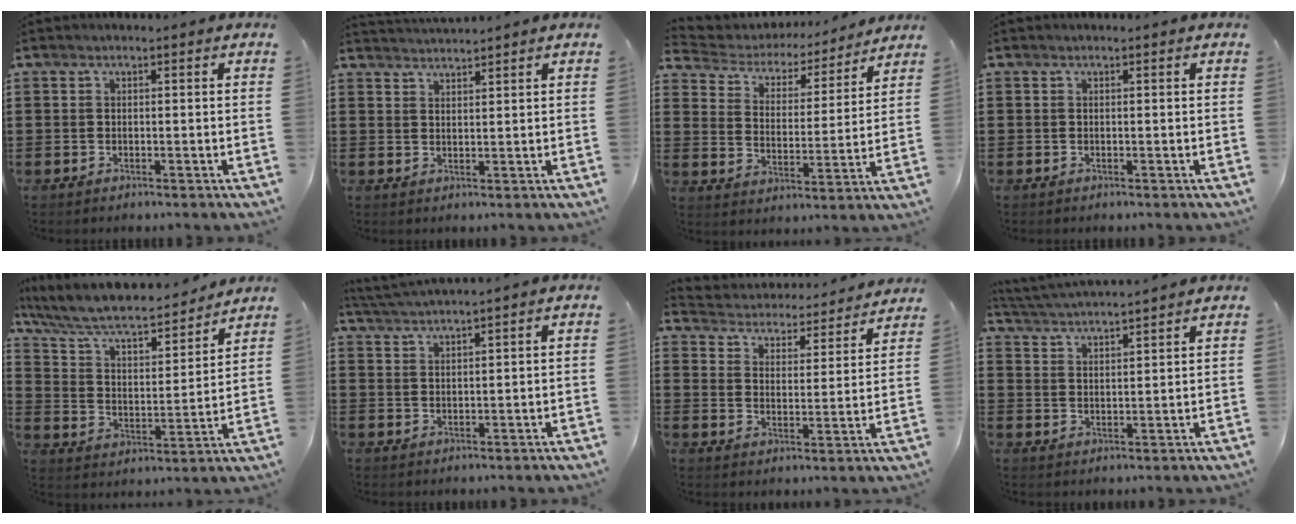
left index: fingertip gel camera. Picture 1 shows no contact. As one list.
[{"total": 2.0, "force": [1.9, -0.4, -0.1], "torque": [-0.002, -0.006, 0.037]}, {"total": 4.2, "force": [4.0, 0.9, 0.6], "torque": [-0.039, -0.031, 0.061]}, {"total": 0.0}, {"total": 7.3, "force": [6.4, 1.1, 3.2], "torque": [-0.091, -0.047, 0.104]}, {"total": 2.3, "force": [2.2, -0.7, 0.5], "torque": [-0.016, -0.006, 0.040]}, {"total": 3.9, "force": [3.9, -0.1, -0.2], "torque": [-0.022, -0.037, 0.061]}, {"total": 3.4, "force": [3.3, -0.7, 0.3], "torque": [-0.020, -0.021, 0.057]}]